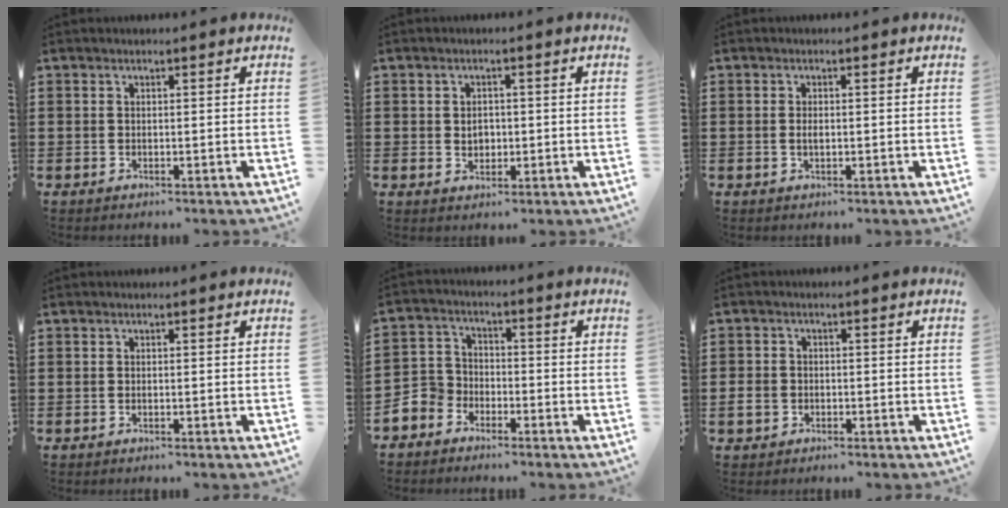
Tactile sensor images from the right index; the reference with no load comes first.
{"total": 2.2, "force": [0.0, 1.7, 1.4], "torque": [-0.022, 0.004, -0.004]}
{"total": 1.2, "force": [-0.1, 0.6, 1.1], "torque": [-0.021, 0.002, -0.001]}
{"total": 0.0}
{"total": 4.3, "force": [-3.1, 3.0, 0.4], "torque": [-0.041, -0.002, -0.072]}
{"total": 2.6, "force": [-1.0, 2.0, 1.3], "torque": [-0.035, -0.003, -0.021]}